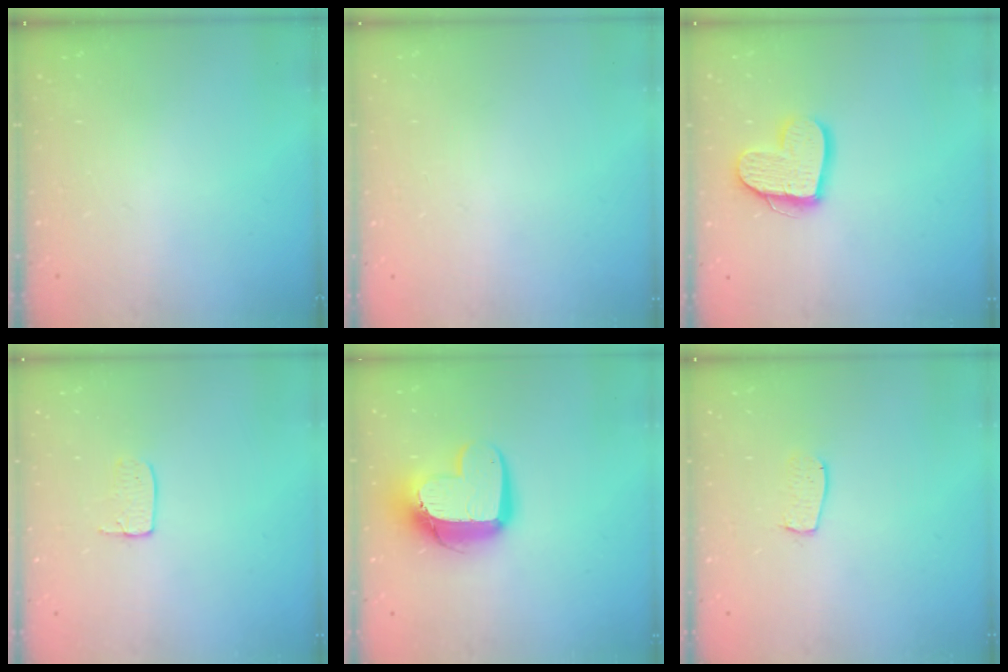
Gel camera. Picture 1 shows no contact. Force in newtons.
{"total": 0.0}
{"total": 14.0, "press": 13.9, "slide": 1.2}
{"total": 3.7, "press": 3.7, "slide": 0.2}
{"total": 13.7, "press": 13.7, "slide": 1.2}
{"total": 5.5, "press": 5.5, "slide": 0.3}